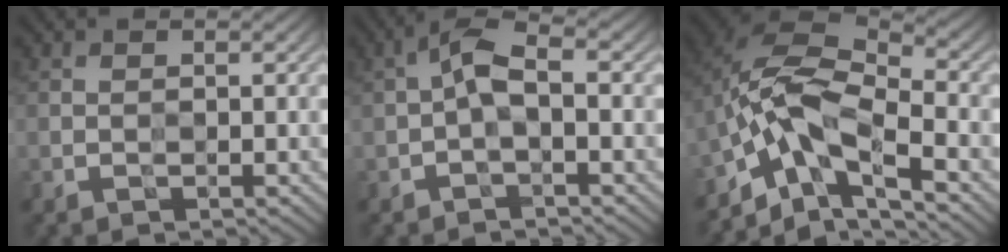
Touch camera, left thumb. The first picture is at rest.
{"total": 3.7, "force": [-0.4, 1.4, 3.4], "torque": [-0.073, 0.014, -0.019]}
{"total": 11.3, "force": [-5.2, 5.2, 8.6], "torque": [-0.167, -0.005, -0.114]}